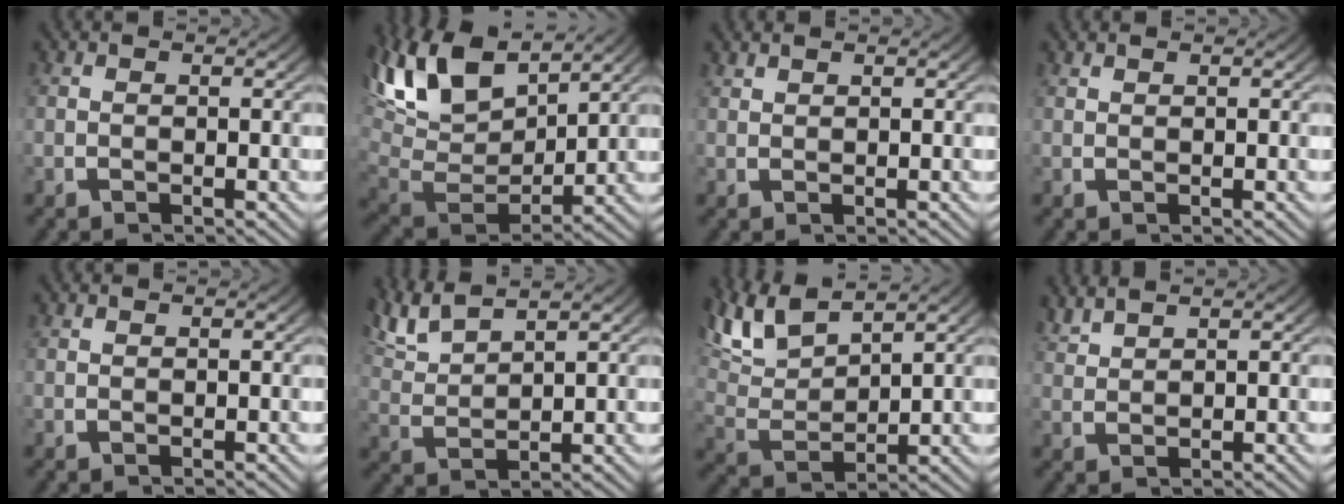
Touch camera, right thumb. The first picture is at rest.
{"total": 10.9, "force": [3.6, 6.5, 7.9], "torque": [-0.180, -0.015, 0.069]}
{"total": 0.9, "force": [0.9, 0.0, -0.1], "torque": [0.003, 0.001, 0.022]}
{"total": 0.6, "force": [0.6, -0.1, -0.1], "torque": [0.003, 0.000, 0.015]}
{"total": 0.0}
{"total": 4.5, "force": [3.8, 1.5, 2.0], "torque": [-0.051, 0.005, 0.079]}
{"total": 6.8, "force": [4.0, 3.5, 4.2], "torque": [-0.101, -0.001, 0.079]}
{"total": 2.5, "force": [2.4, 0.2, 0.5], "torque": [-0.008, 0.008, 0.051]}